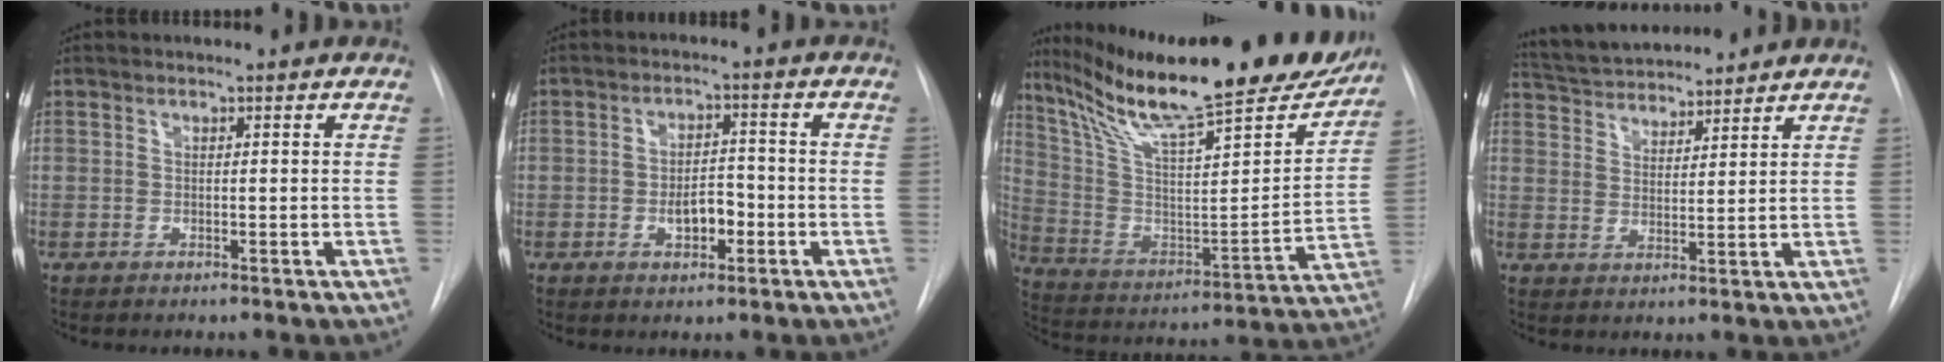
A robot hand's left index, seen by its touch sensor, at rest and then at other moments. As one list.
[{"total": 4.6, "force": [-2.0, 2.3, 3.5], "torque": [-0.056, 0.003, -0.030]}, {"total": 29.4, "force": [24.3, 4.2, 16.1], "torque": [-0.272, -0.046, 0.362]}, {"total": 10.5, "force": [9.9, 1.8, 2.8], "torque": [-0.054, 0.020, 0.165]}]